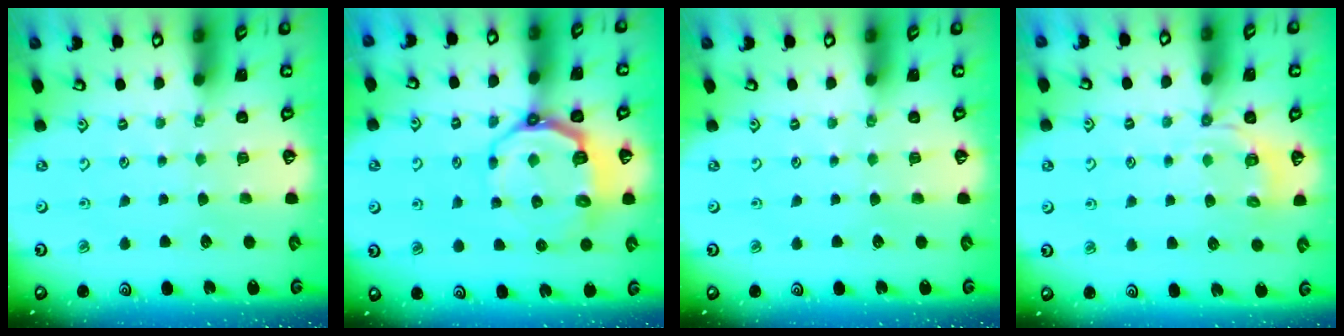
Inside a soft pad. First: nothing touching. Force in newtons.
{"total": 9.1, "press": 8.1, "slide": 4.2}
{"total": 0.0}
{"total": 6.3, "press": 6.0, "slide": 1.9}